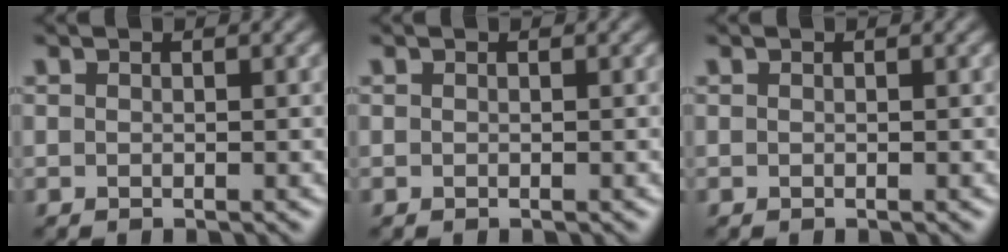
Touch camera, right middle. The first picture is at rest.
{"total": 0.0}
{"total": 0.0}